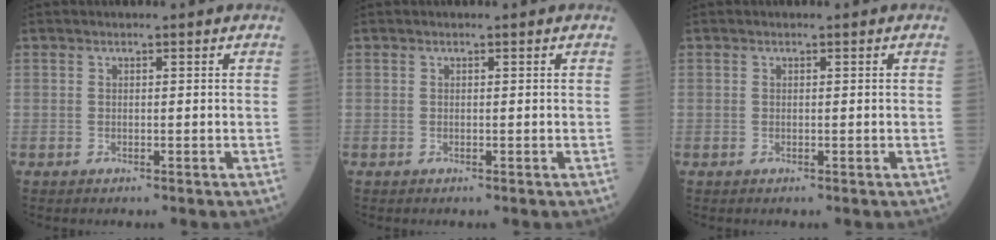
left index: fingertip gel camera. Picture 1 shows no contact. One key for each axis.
{"total": 0.0}
{"total": 0.0}